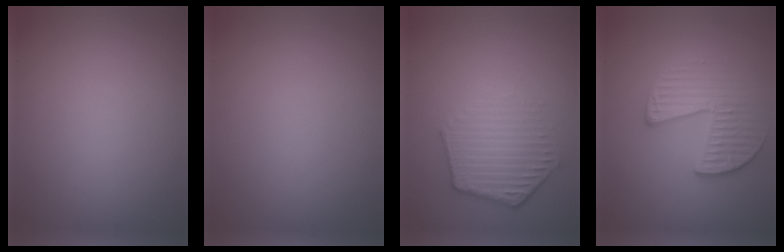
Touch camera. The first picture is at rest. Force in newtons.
{"total": 0.0}
{"total": 4.3, "press": 3.3, "slide": 2.7}
{"total": 3.3, "press": 3.0, "slide": 1.3}